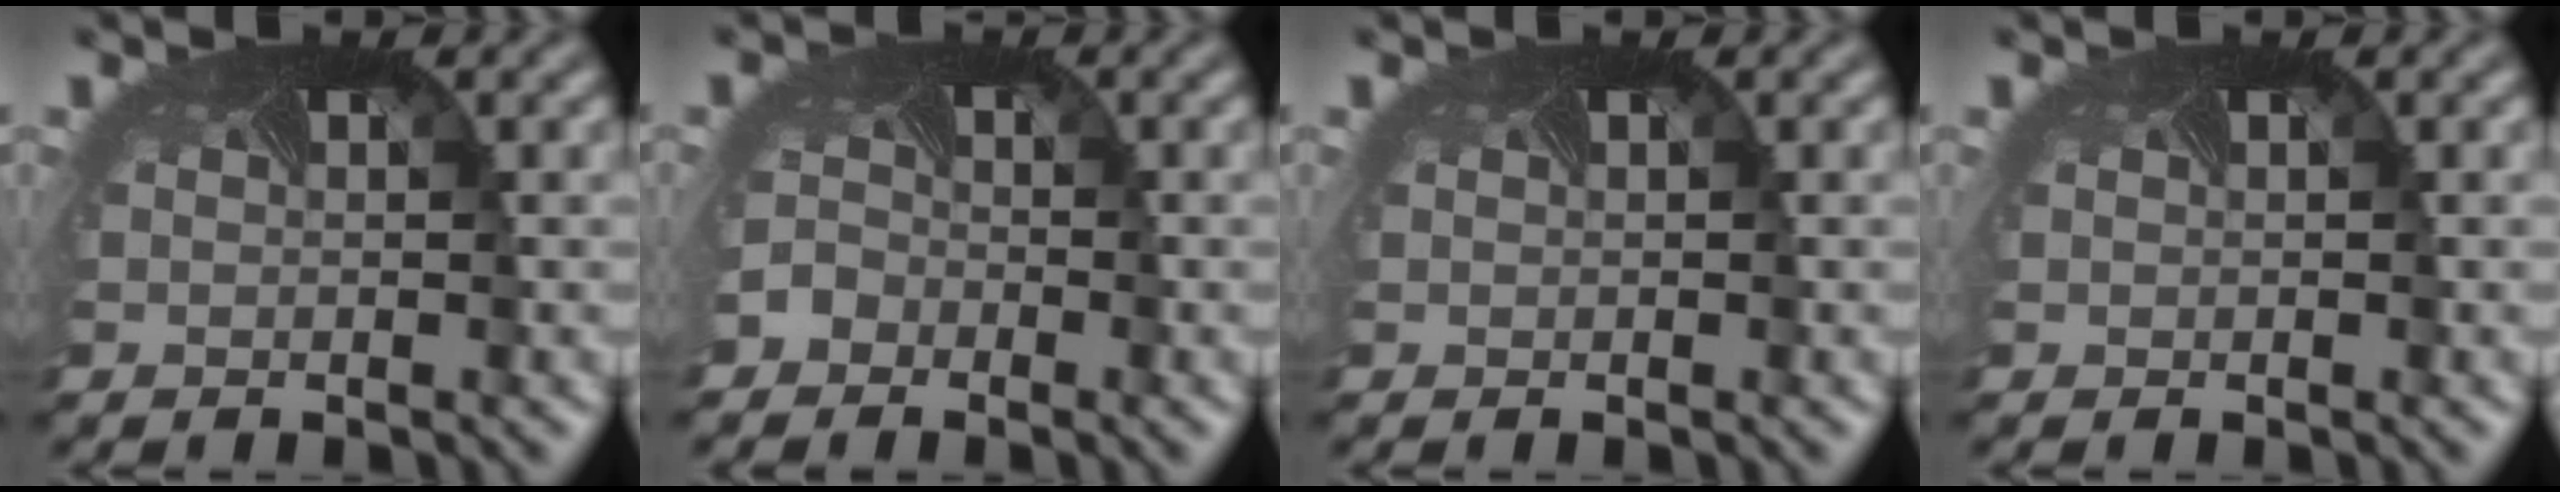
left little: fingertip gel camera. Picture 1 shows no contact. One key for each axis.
{"total": 2.5, "fx": -2.0, "fy": 1.5, "fz": 0.1, "tx": -0.001, "ty": -0.007, "tz": -0.036}
{"total": 0.0}
{"total": 0.0}